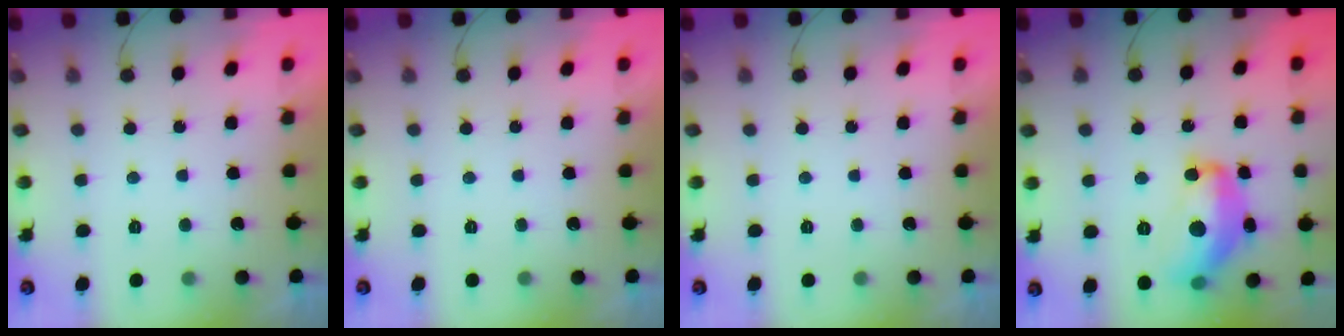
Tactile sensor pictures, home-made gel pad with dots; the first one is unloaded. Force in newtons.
{"total": 0.0}
{"total": 0.0}
{"total": 16.6, "press": 16.6, "slide": 0.6}